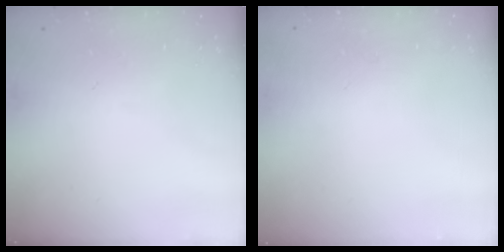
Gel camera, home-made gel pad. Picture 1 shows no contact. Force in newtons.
{"total": 1.8, "press": 1.8, "slide": 0.2}